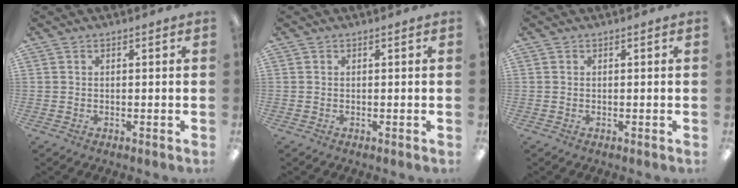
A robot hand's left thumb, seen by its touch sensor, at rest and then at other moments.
{"total": 0.0}
{"total": 0.0}